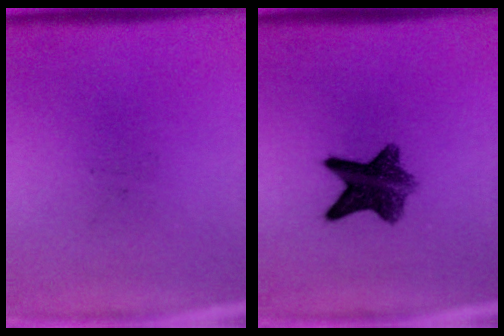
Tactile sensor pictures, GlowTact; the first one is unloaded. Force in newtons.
{"total": 8.4}